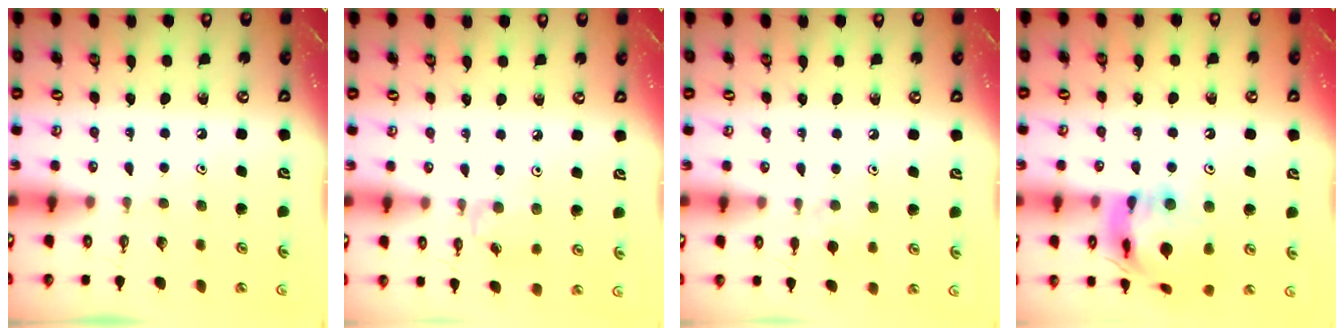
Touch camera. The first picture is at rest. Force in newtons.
{"total": 1.8, "press": 1.8, "slide": 0.4}
{"total": 3.9, "press": 3.9, "slide": 0.6}
{"total": 17.0, "press": 16.9, "slide": 2.0}